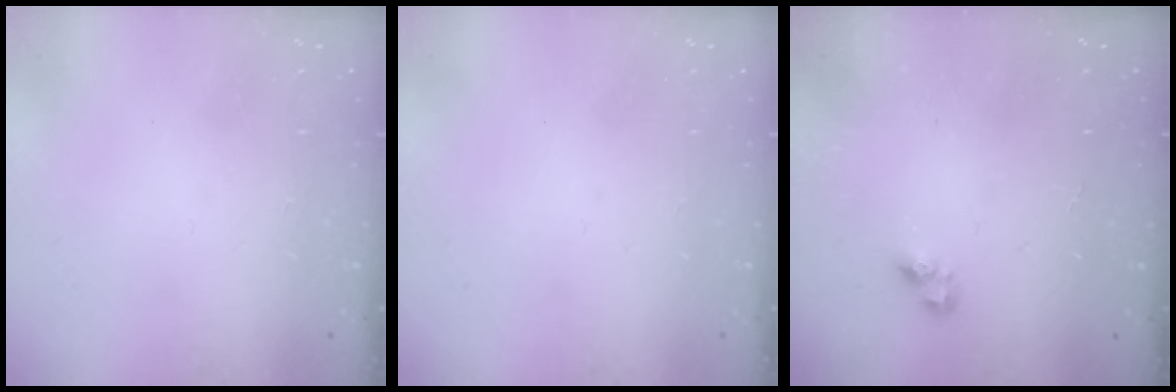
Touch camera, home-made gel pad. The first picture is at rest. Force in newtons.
{"total": 0.0}
{"total": 4.1, "press": 4.1, "slide": 0.5}